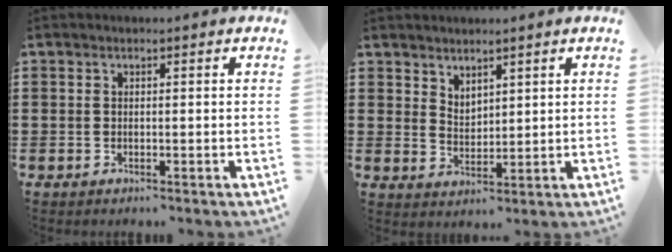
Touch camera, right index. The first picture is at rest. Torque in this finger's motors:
{"motor_torque": [-0.21, 0.61, -0.02, -0.01]}